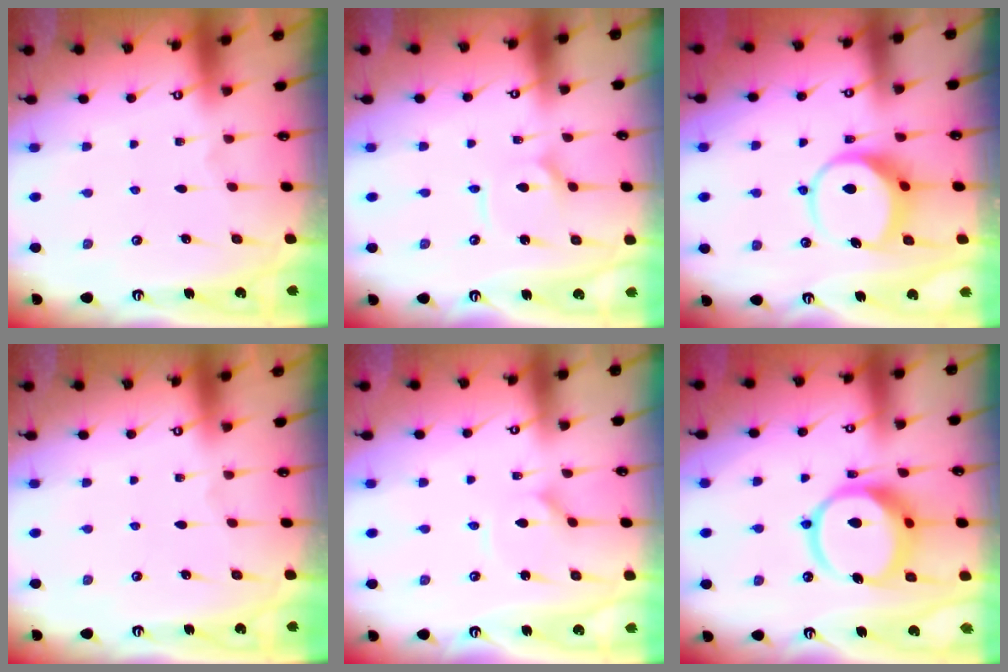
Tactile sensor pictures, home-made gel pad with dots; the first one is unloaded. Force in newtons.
{"total": 4.3, "press": 4.3, "slide": 0.5}
{"total": 8.0, "press": 8.0, "slide": 1.0}
{"total": 0.0}
{"total": 1.8, "press": 1.8, "slide": 0.3}
{"total": 15.0, "press": 14.9, "slide": 1.8}